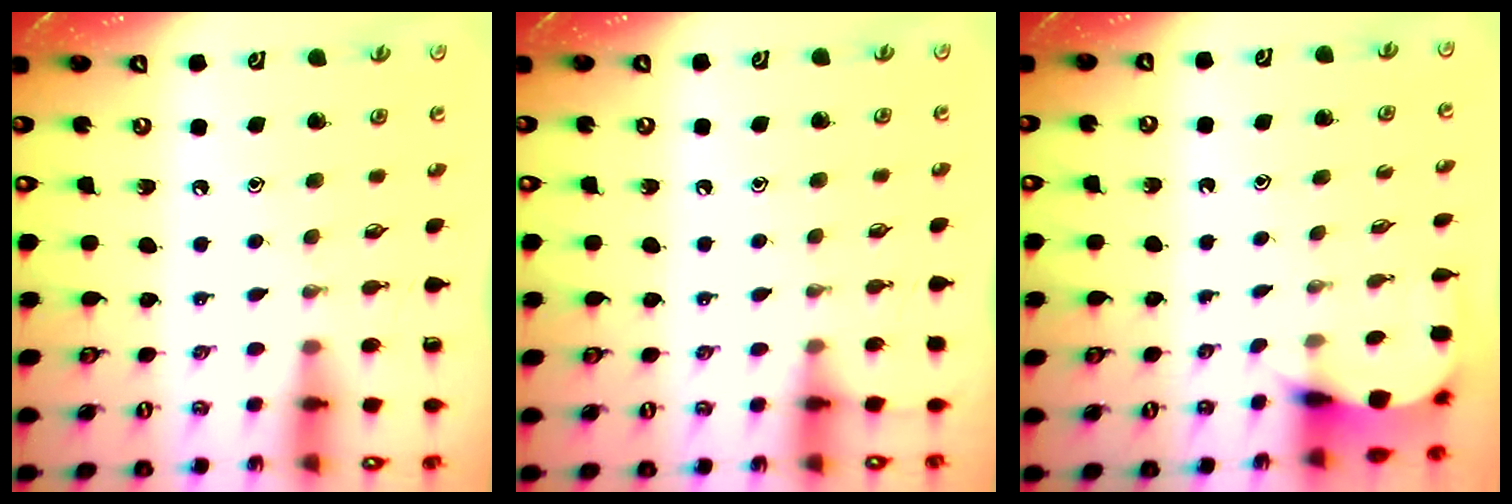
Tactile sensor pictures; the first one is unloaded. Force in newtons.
{"total": 3.3, "press": 3.3, "slide": 0.4}
{"total": 4.2, "press": 4.2, "slide": 0.4}